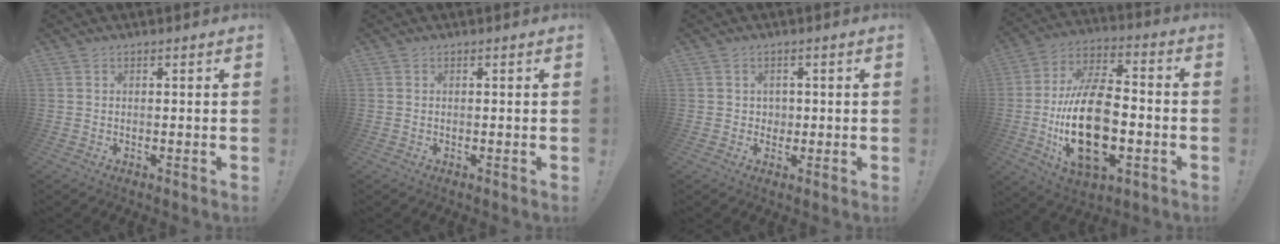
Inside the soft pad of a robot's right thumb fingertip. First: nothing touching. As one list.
[{"total": 0.0}, {"total": 2.8, "force": [0.5, 2.7, 0.4], "torque": [-0.005, -0.002, 0.007]}, {"total": 24.6, "force": [-4.9, 13.5, 20.0], "torque": [-0.382, 0.020, -0.077]}]